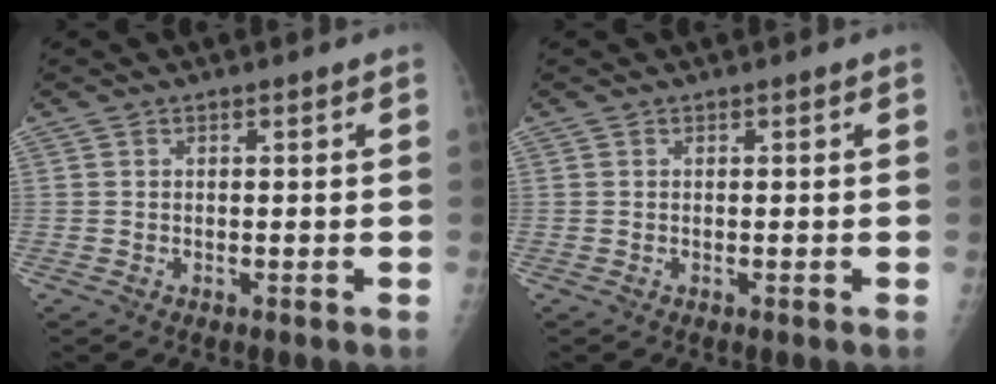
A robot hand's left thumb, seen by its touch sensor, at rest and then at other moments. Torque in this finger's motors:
{"motor_torque": [0.02, 0.02, 0.01, -0.01, 0.00]}